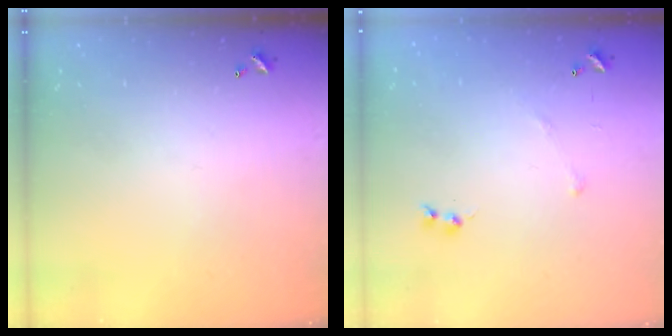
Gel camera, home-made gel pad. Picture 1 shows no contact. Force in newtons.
{"total": 5.0, "press": 4.9, "slide": 0.9}